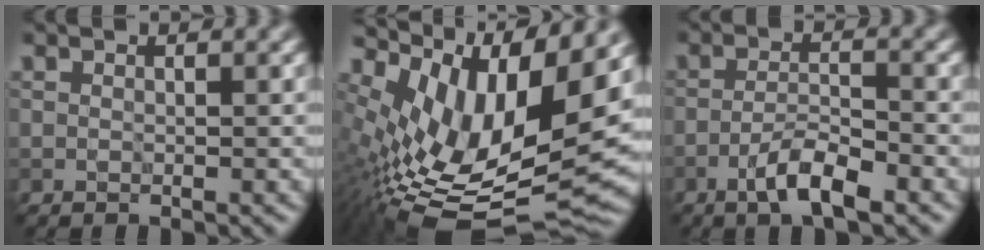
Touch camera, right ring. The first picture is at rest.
{"total": 14.3, "force": [3.2, 6.4, 12.4], "torque": [-0.227, 0.006, 0.057]}
{"total": 4.2, "force": [-2.5, 1.1, 3.2], "torque": [-0.059, 0.006, -0.052]}